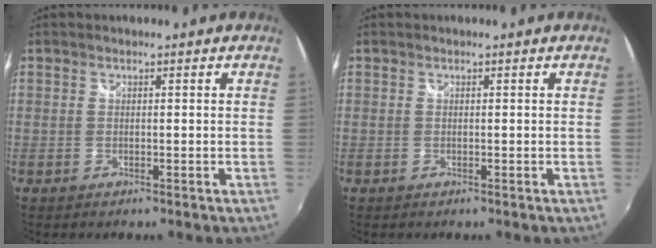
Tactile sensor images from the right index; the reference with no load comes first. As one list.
[{"total": 0.0}]